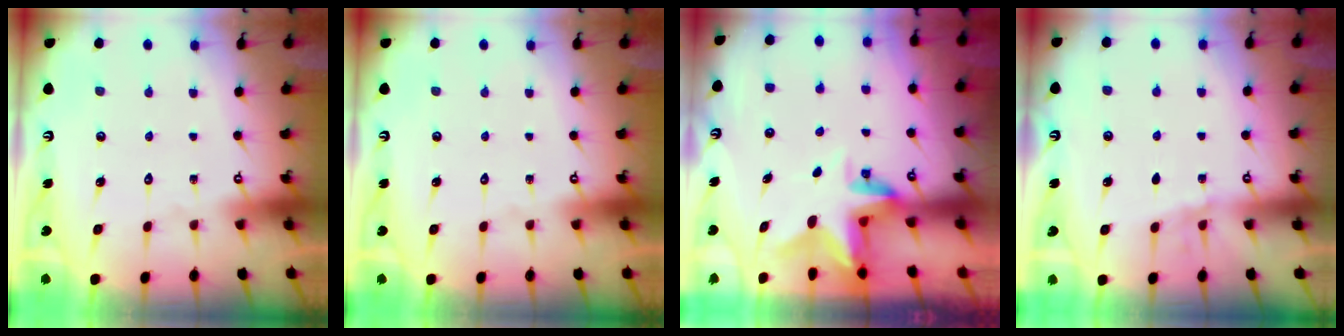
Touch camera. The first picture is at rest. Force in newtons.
{"total": 0.0}
{"total": 3.8, "press": 3.8, "slide": 0.5}
{"total": 2.1, "press": 2.1, "slide": 0.2}